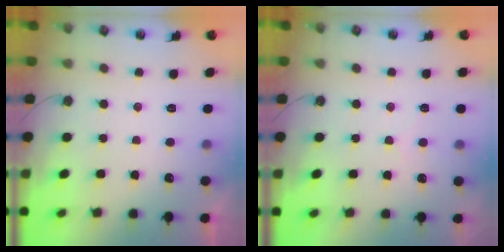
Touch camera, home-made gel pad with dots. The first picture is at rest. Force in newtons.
{"total": 4.5, "press": 4.5, "slide": 0.5}